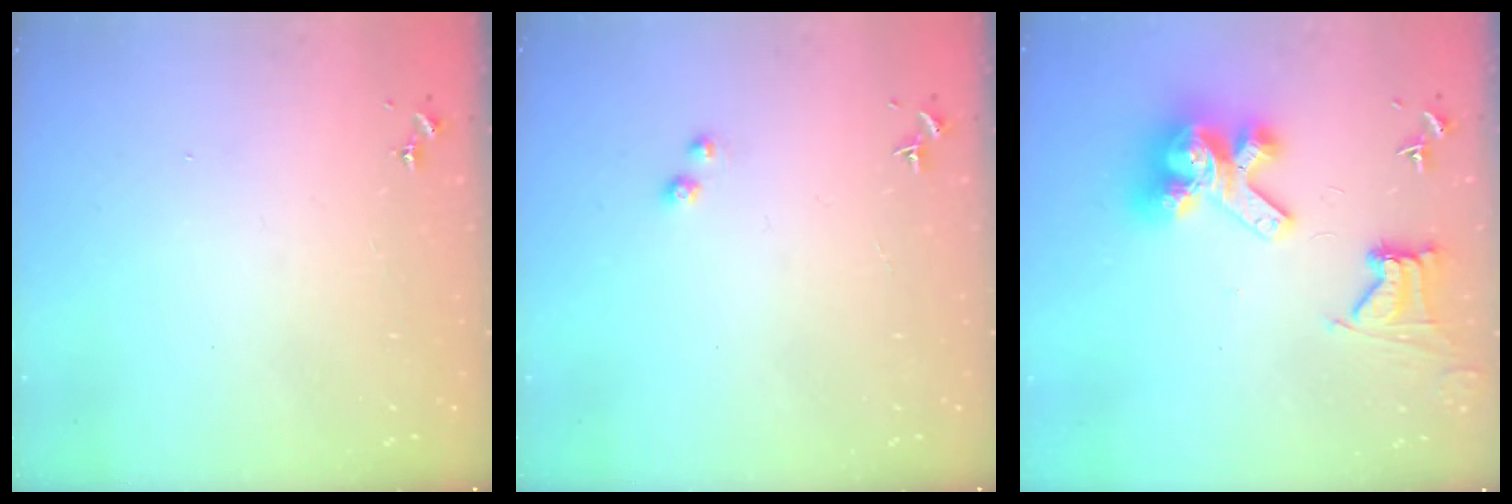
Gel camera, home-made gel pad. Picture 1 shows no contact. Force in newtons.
{"total": 1.0, "press": 1.0, "slide": 0.1}
{"total": 14.3, "press": 14.3, "slide": 1.6}